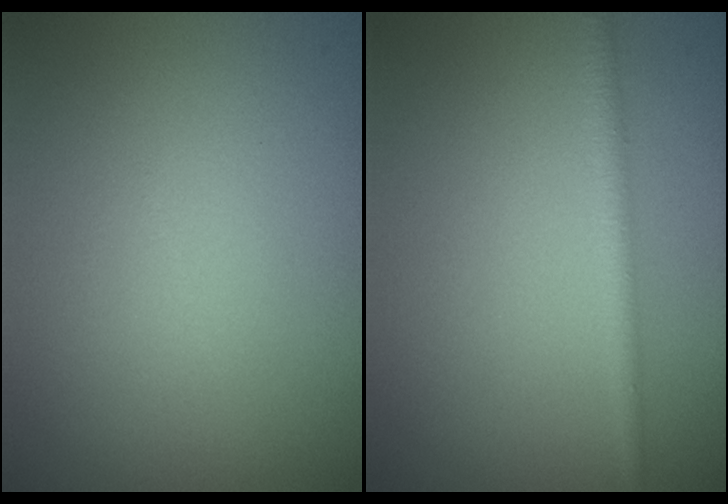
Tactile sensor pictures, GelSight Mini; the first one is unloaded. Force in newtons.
{"total": 1.8, "press": 1.8, "slide": 0.1}